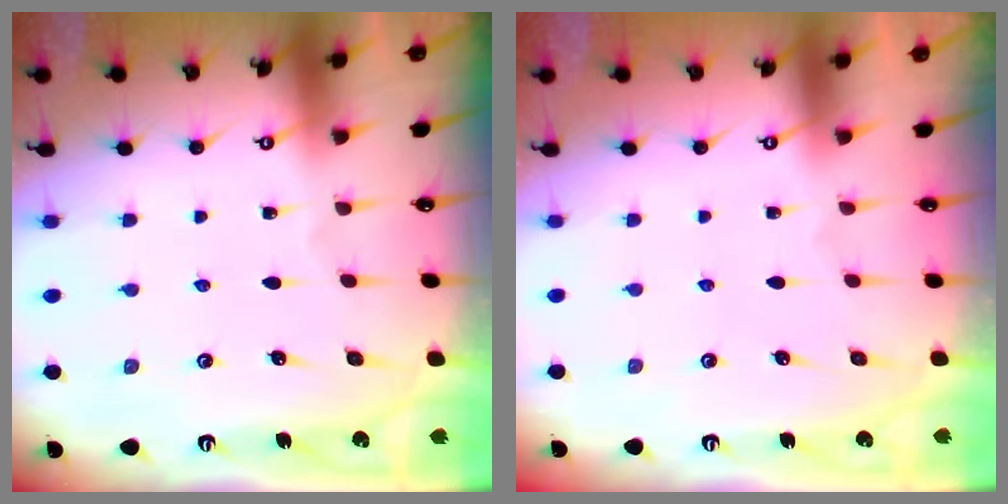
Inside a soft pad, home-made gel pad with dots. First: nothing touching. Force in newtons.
{"total": 1.5, "press": 1.4, "slide": 0.6}